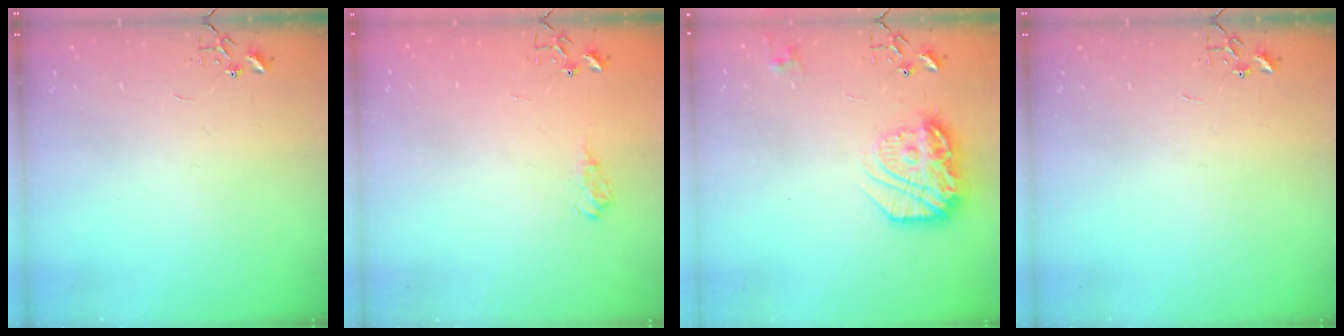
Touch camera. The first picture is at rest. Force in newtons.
{"total": 7.4, "press": 7.4, "slide": 0.9}
{"total": 19.0, "press": 19.0, "slide": 1.7}
{"total": 0.0}